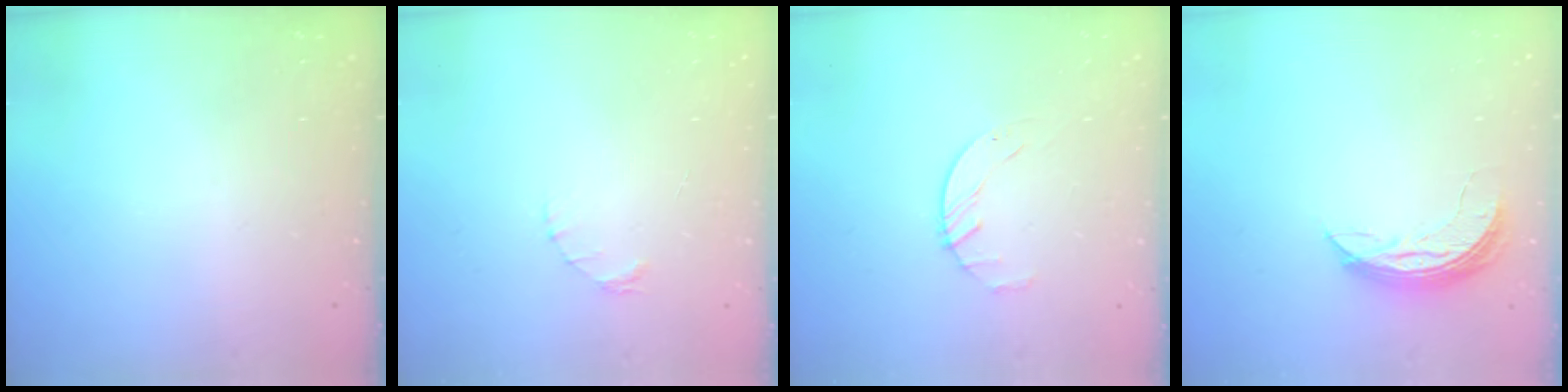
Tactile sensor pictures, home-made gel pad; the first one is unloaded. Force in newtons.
{"total": 1.6, "press": 1.5, "slide": 0.3}
{"total": 2.1, "press": 2.1, "slide": 0.3}
{"total": 7.2, "press": 7.2, "slide": 0.7}